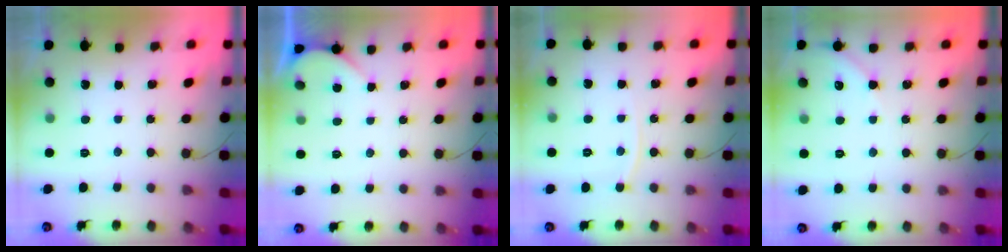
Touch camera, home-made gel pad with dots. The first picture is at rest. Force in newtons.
{"total": 2.3, "press": 2.3, "slide": 0.2}
{"total": 4.3, "press": 4.3, "slide": 0.5}
{"total": 3.6, "press": 3.5, "slide": 0.6}